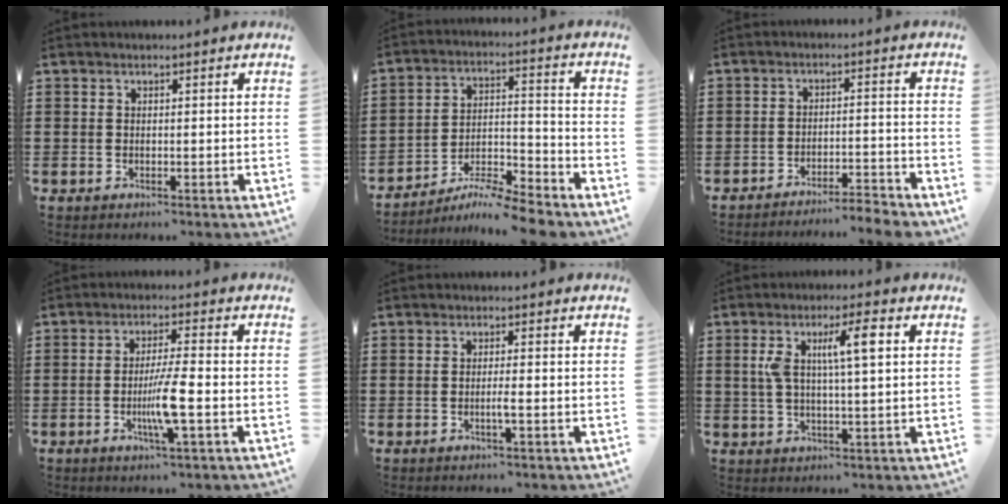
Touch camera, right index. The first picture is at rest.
{"total": 7.2, "force": [-6.8, 0.2, 2.4], "torque": [-0.032, 0.012, -0.130]}
{"total": 3.8, "force": [-3.8, -0.3, 0.6], "torque": [-0.014, -0.003, -0.080]}
{"total": 6.4, "force": [-1.8, 0.2, 6.1], "torque": [-0.115, -0.013, -0.035]}
{"total": 1.9, "force": [-0.6, -0.2, 1.8], "torque": [-0.031, -0.004, -0.013]}
{"total": 7.6, "force": [2.0, 1.6, 7.2], "torque": [-0.150, 0.005, 0.027]}